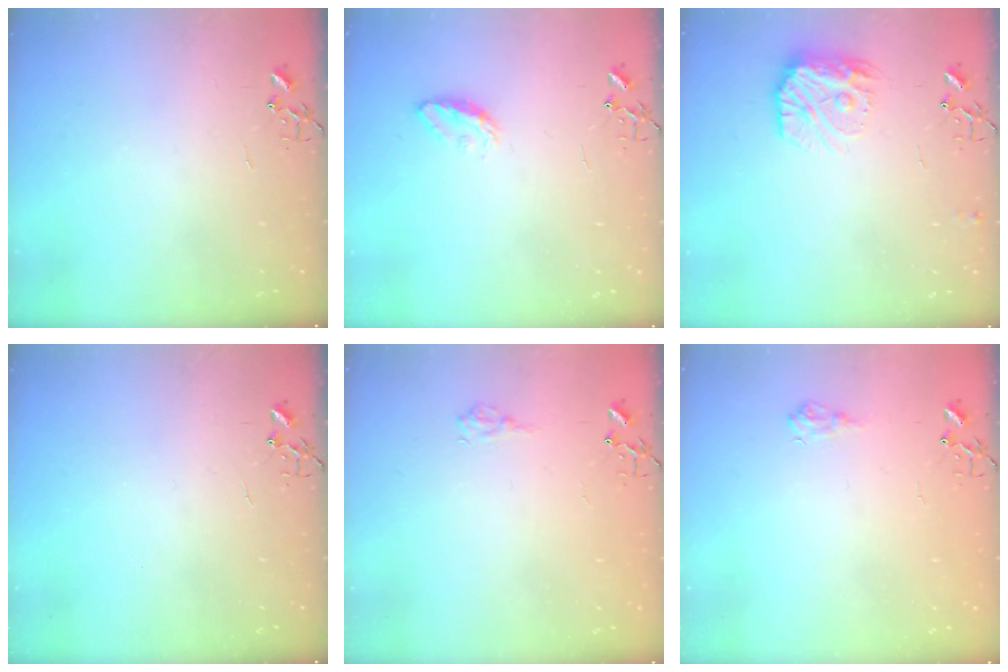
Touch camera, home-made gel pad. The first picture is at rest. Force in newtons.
{"total": 5.9, "press": 5.8, "slide": 0.7}
{"total": 13.2, "press": 13.2, "slide": 0.9}
{"total": 0.0}
{"total": 7.0, "press": 6.9, "slide": 0.6}
{"total": 7.3, "press": 7.3, "slide": 0.4}